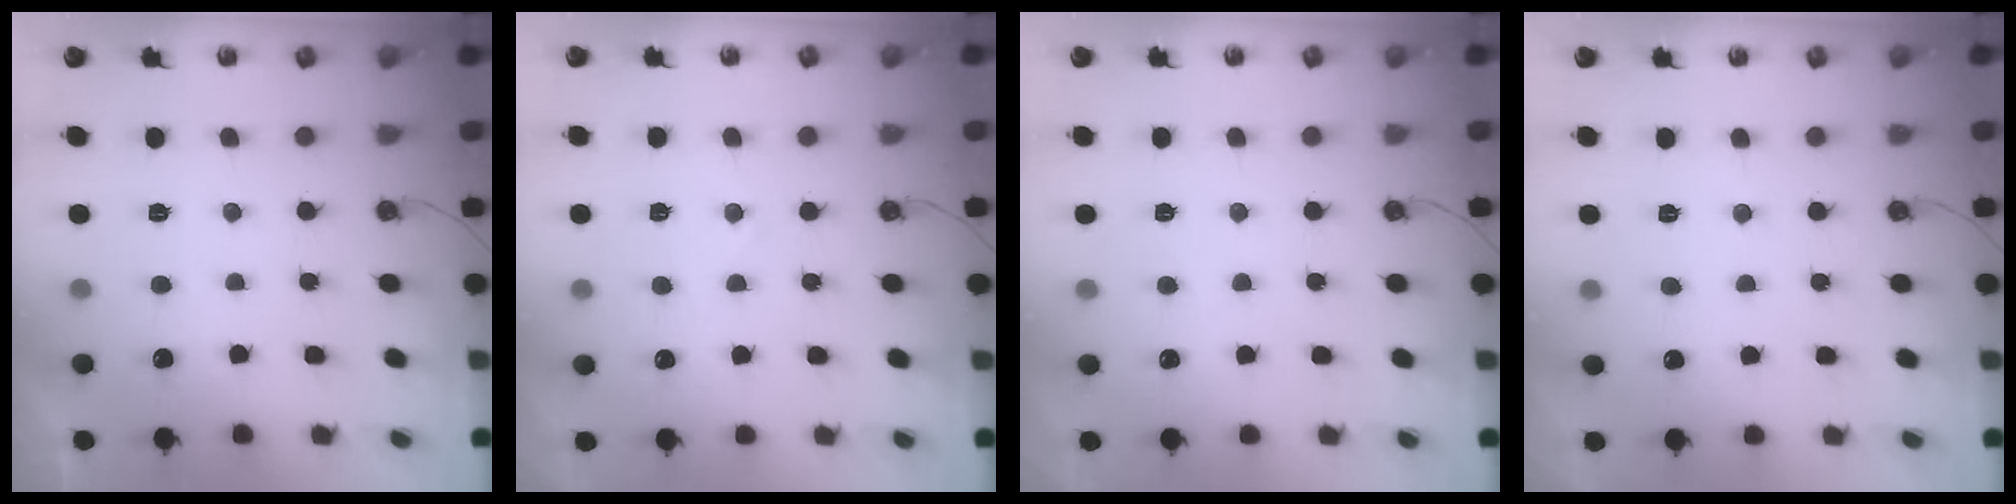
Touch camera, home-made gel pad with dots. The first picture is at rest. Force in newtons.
{"total": 5.5, "press": 5.5, "slide": 0.5}
{"total": 3.8, "press": 3.7, "slide": 0.5}
{"total": 3.6, "press": 3.6, "slide": 0.5}